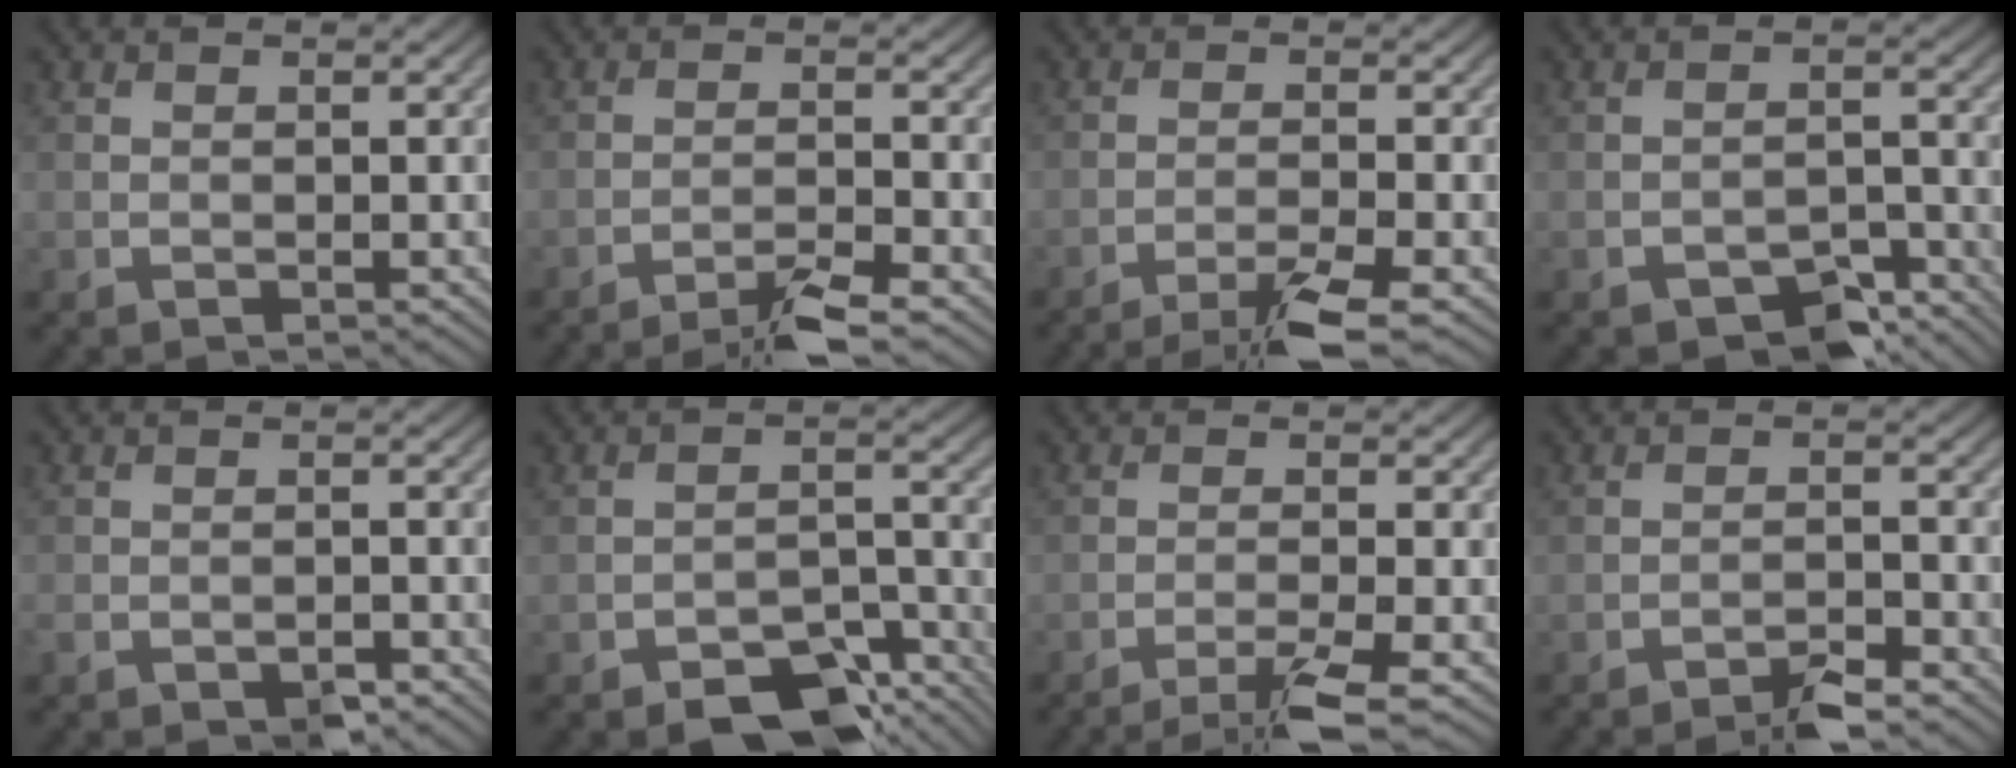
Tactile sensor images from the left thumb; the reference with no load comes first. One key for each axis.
{"total": 4.5, "fx": -3.5, "fy": 0.3, "fz": 2.8, "tx": -0.047, "ty": 0.008, "tz": -0.068}
{"total": 5.4, "fx": -3.8, "fy": 0.5, "fz": 3.8, "tx": -0.059, "ty": 0.006, "tz": -0.073}
{"total": 5.0, "fx": -3.9, "fy": 2.2, "fz": 2.4, "tx": -0.032, "ty": 0.004, "tz": -0.057}
{"total": 3.1, "fx": -2.4, "fy": 1.4, "fz": 1.3, "tx": -0.022, "ty": -0.006, "tz": -0.044}
{"total": 7.4, "fx": -5.4, "fy": 3.1, "fz": 3.9, "tx": -0.050, "ty": 0.003, "tz": -0.091}
{"total": 4.8, "fx": -3.2, "fy": 0.5, "fz": 3.5, "tx": -0.052, "ty": 0.004, "tz": -0.066}
{"total": 3.5, "fx": -2.9, "fy": 0.4, "fz": 1.9, "tx": -0.030, "ty": 0.007, "tz": -0.052}